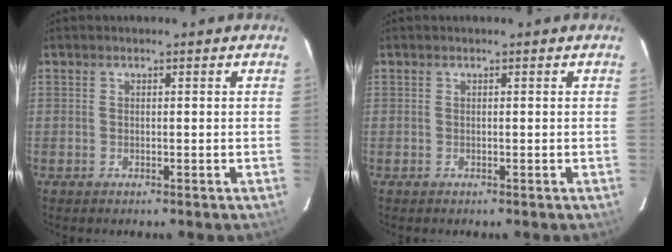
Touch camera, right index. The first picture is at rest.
{"total": 0.0}